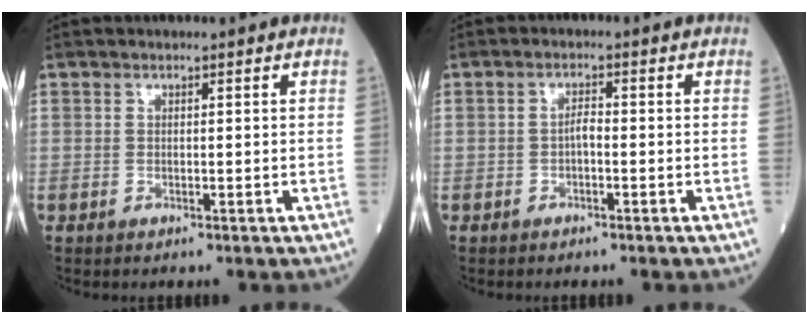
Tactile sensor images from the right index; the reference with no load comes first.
{"total": 1.7, "force": [-0.5, 0.5, 1.5], "torque": [-0.024, 0.004, -0.011]}